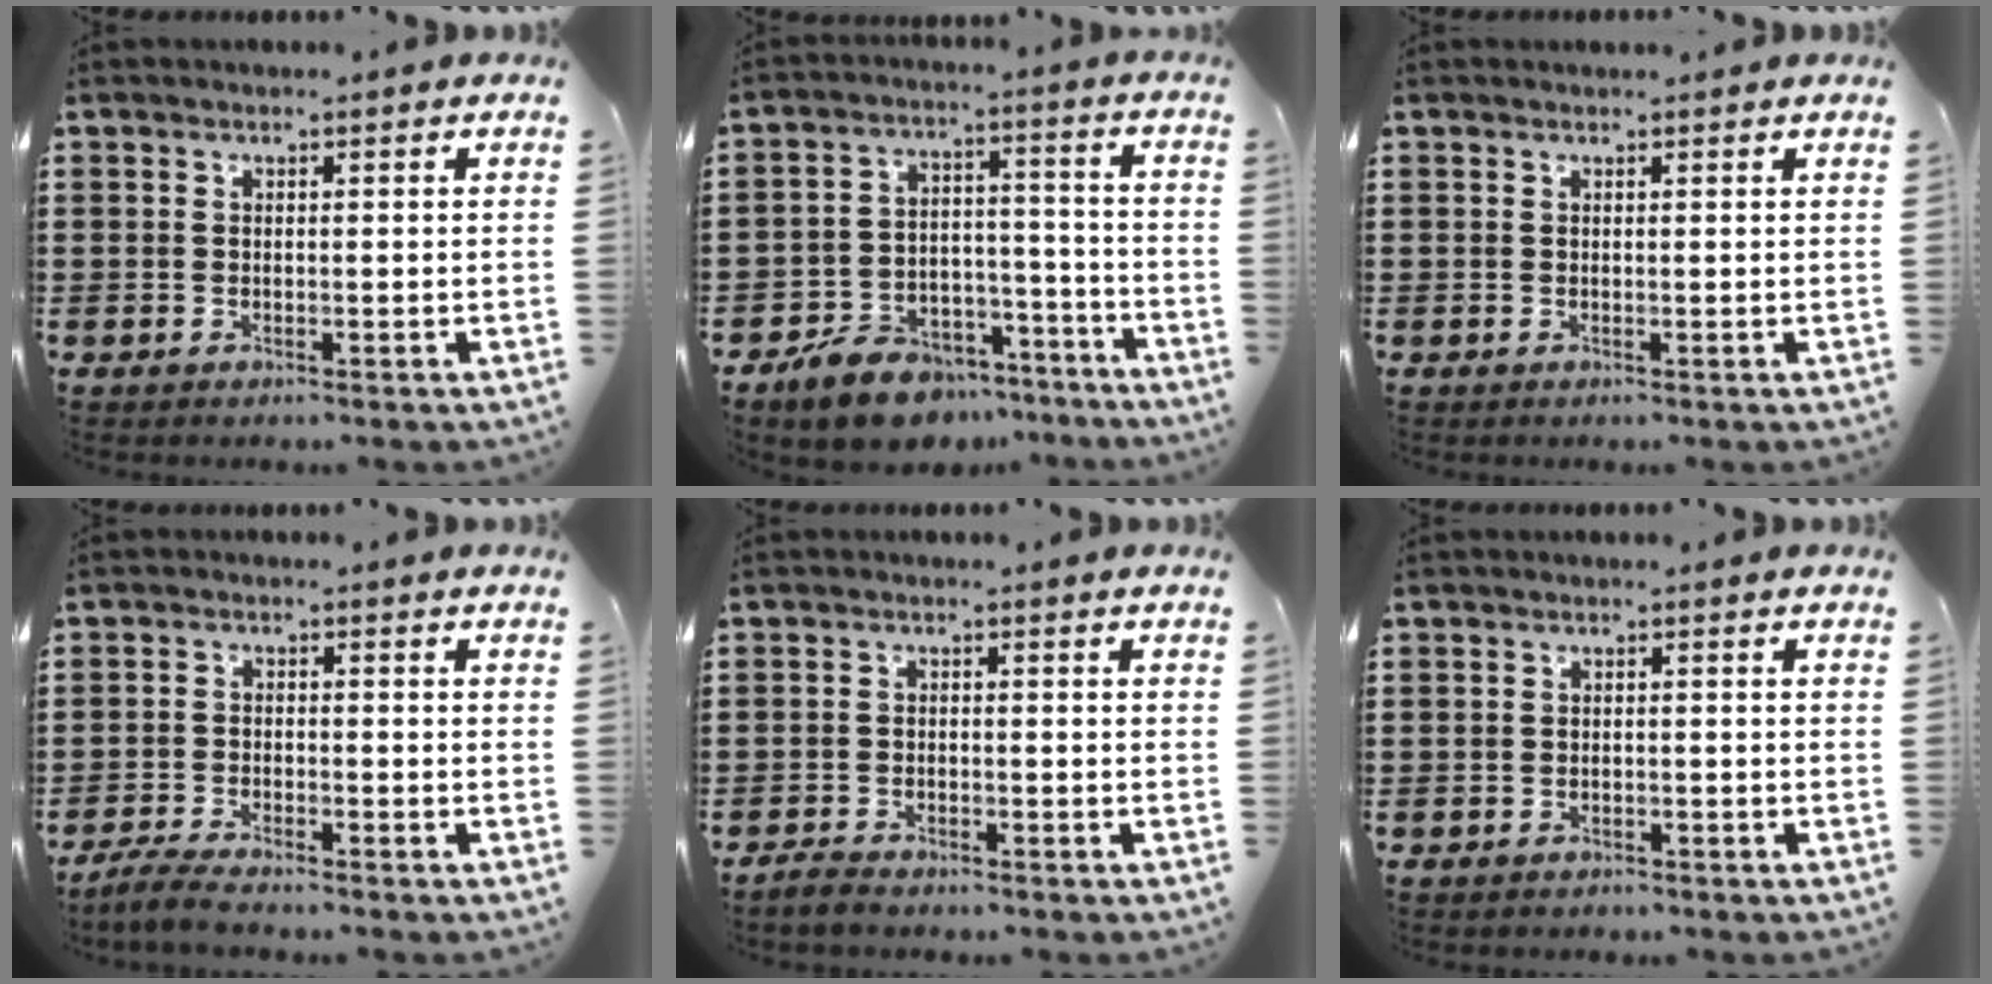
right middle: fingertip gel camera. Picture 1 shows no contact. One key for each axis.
{"total": 8.2, "fx": -7.3, "fy": 3.2, "fz": 1.7, "tx": -0.026, "ty": 0.039, "tz": -0.138}
{"total": 0.0}
{"total": 3.3, "fx": -3.1, "fy": 0.1, "fz": 1.1, "tx": -0.035, "ty": -0.004, "tz": -0.066}
{"total": 1.8, "fx": -1.7, "fy": 0.3, "fz": 0.3, "tx": -0.010, "ty": 0.004, "tz": -0.036}
{"total": 1.0, "fx": -0.8, "fy": 0.5, "fz": -0.1, "tx": 0.001, "ty": 0.004, "tz": -0.019}